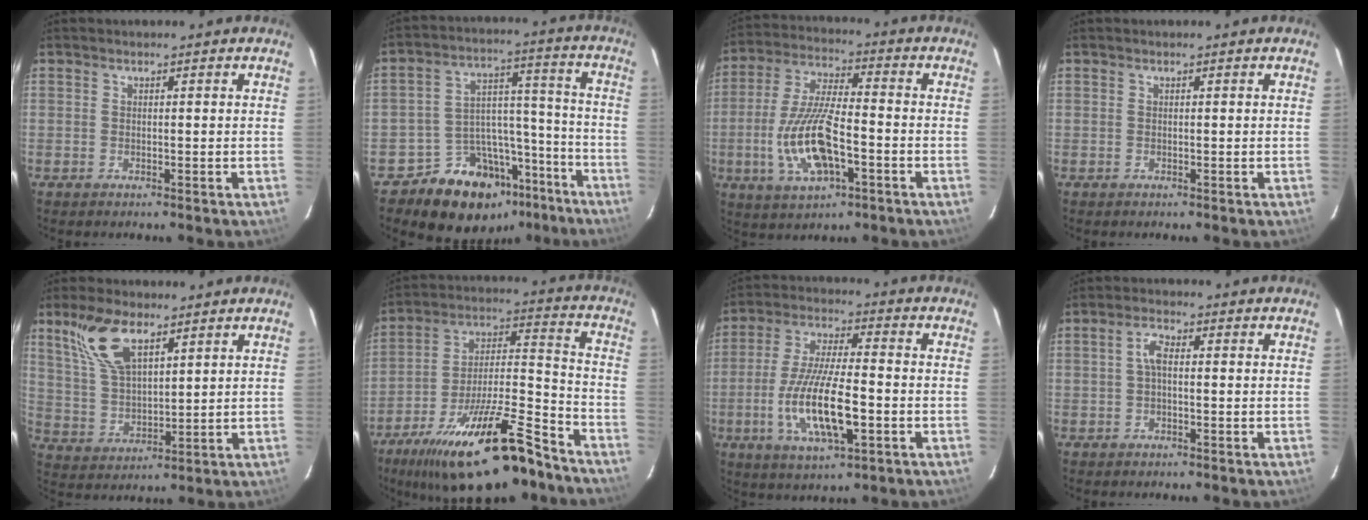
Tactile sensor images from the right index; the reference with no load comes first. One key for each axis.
{"total": 16.6, "fx": -12.3, "fy": 10.3, "fz": 4.3, "tx": -0.077, "ty": 0.074, "tz": -0.166}
{"total": 14.3, "fx": -4.4, "fy": 5.1, "fz": 12.7, "tx": -0.269, "ty": -0.004, "tz": -0.077}
{"total": 0.0}
{"total": 10.9, "fx": 6.5, "fy": 4.7, "fz": 7.3, "tx": -0.147, "ty": 0.014, "tz": 0.139}
{"total": 24.0, "fx": -17.7, "fy": 5.8, "fz": 15.2, "tx": -0.270, "ty": -0.016, "tz": -0.278}
{"total": 14.5, "fx": -4.2, "fy": 3.8, "fz": 13.4, "tx": -0.272, "ty": -0.011, "tz": -0.075}
{"total": 2.7, "fx": -0.1, "fy": 1.2, "fz": 2.4, "tx": -0.050, "ty": 0.010, "tz": -0.001}